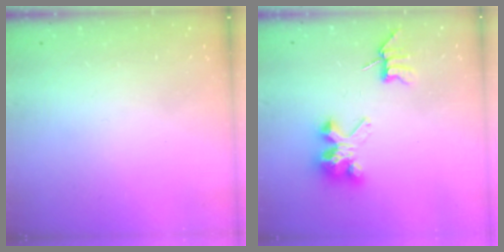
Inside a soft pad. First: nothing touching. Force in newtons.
{"total": 7.8, "press": 7.8, "slide": 0.5}